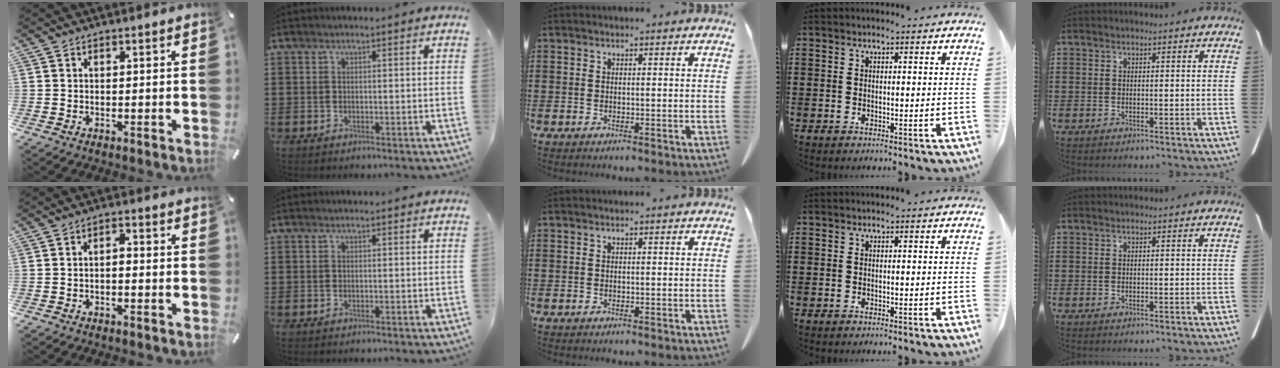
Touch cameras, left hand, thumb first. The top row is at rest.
{"thumb": {"total": 2.2, "force": [-1.1, 1.0, 1.6], "torque": [-0.029, 0.010, -0.024]}}